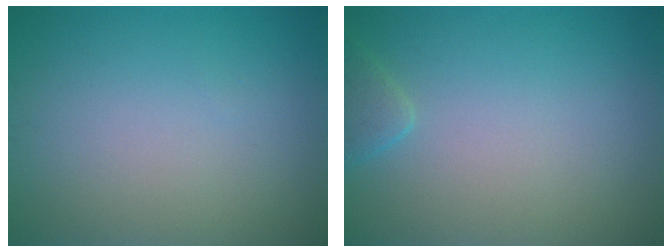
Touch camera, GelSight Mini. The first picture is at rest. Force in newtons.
{"total": 1.4, "press": 1.4, "slide": 0.2}